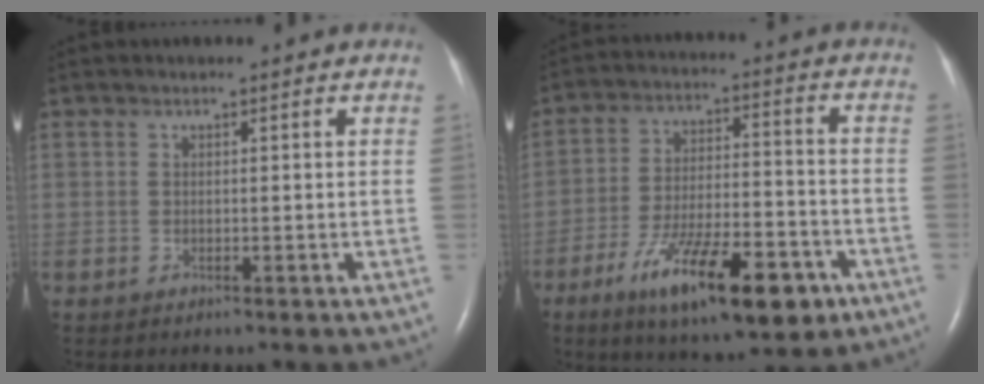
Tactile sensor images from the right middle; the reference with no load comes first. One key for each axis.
{"total": 16.2, "fx": -8.7, "fy": 4.5, "fz": 12.9, "tx": -0.207, "ty": -0.009, "tz": -0.136}